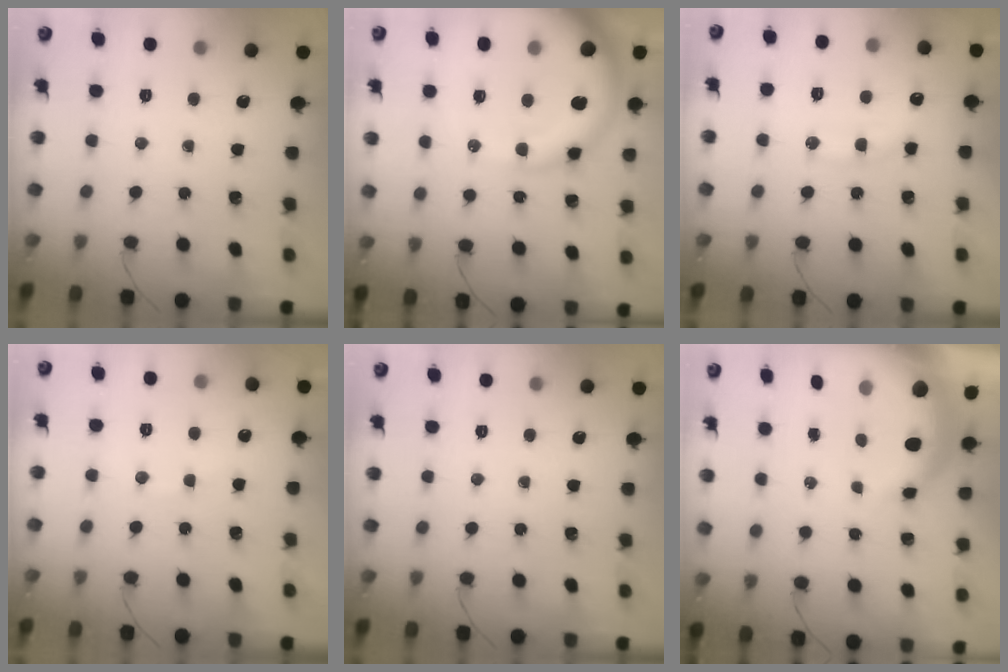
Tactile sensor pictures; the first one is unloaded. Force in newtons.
{"total": 14.5, "press": 13.9, "slide": 3.9}
{"total": 13.2, "press": 13.2, "slide": 0.8}
{"total": 5.6, "press": 5.4, "slide": 1.1}
{"total": 0.0}
{"total": 9.0, "press": 8.9, "slide": 1.6}